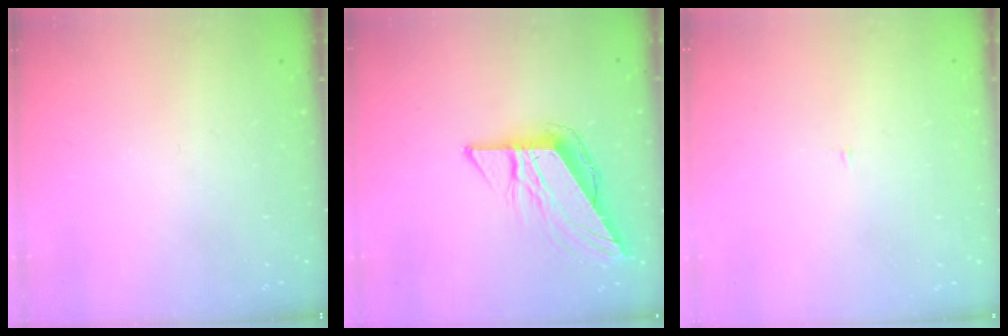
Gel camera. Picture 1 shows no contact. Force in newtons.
{"total": 9.3, "press": 9.3, "slide": 0.5}
{"total": 2.1, "press": 2.1, "slide": 0.2}